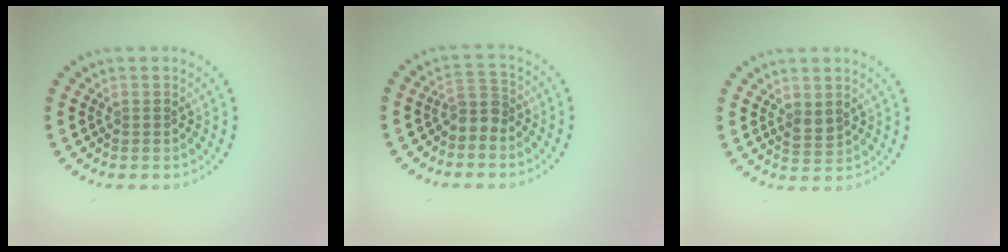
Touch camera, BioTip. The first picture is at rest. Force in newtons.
{"total": 2.1, "press": 1.7, "slide": 1.3}
{"total": 1.3, "press": 1.1, "slide": 0.6}